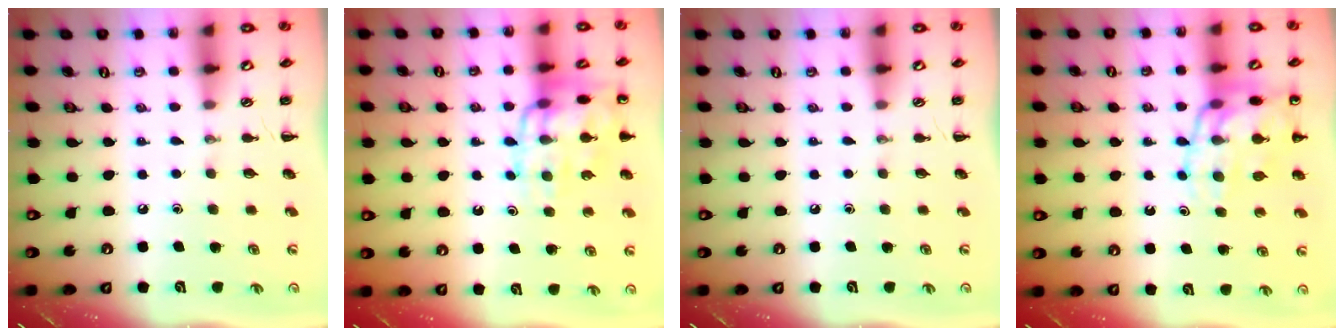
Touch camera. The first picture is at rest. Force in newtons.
{"total": 15.0, "press": 14.9, "slide": 1.6}
{"total": 0.0}
{"total": 15.1, "press": 14.9, "slide": 2.5}